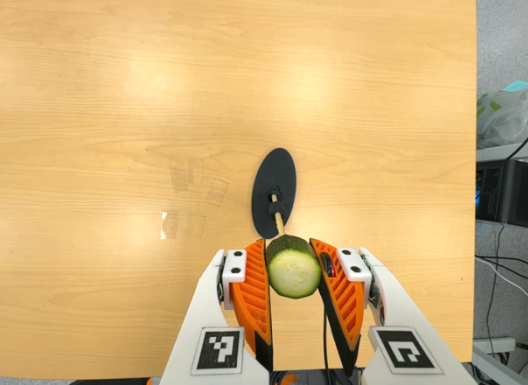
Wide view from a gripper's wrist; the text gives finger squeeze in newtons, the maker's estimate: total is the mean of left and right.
{"total": 11.9, "left": 12.3, "right": 11.4}